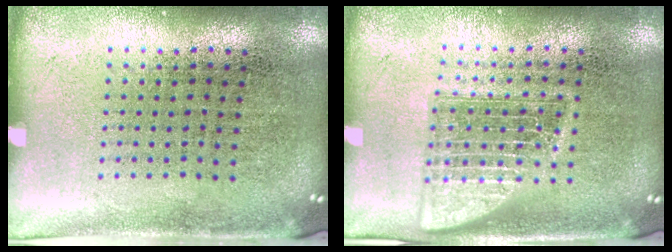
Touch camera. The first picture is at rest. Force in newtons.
{"total": 2.2, "press": 2.2, "slide": 0.3}